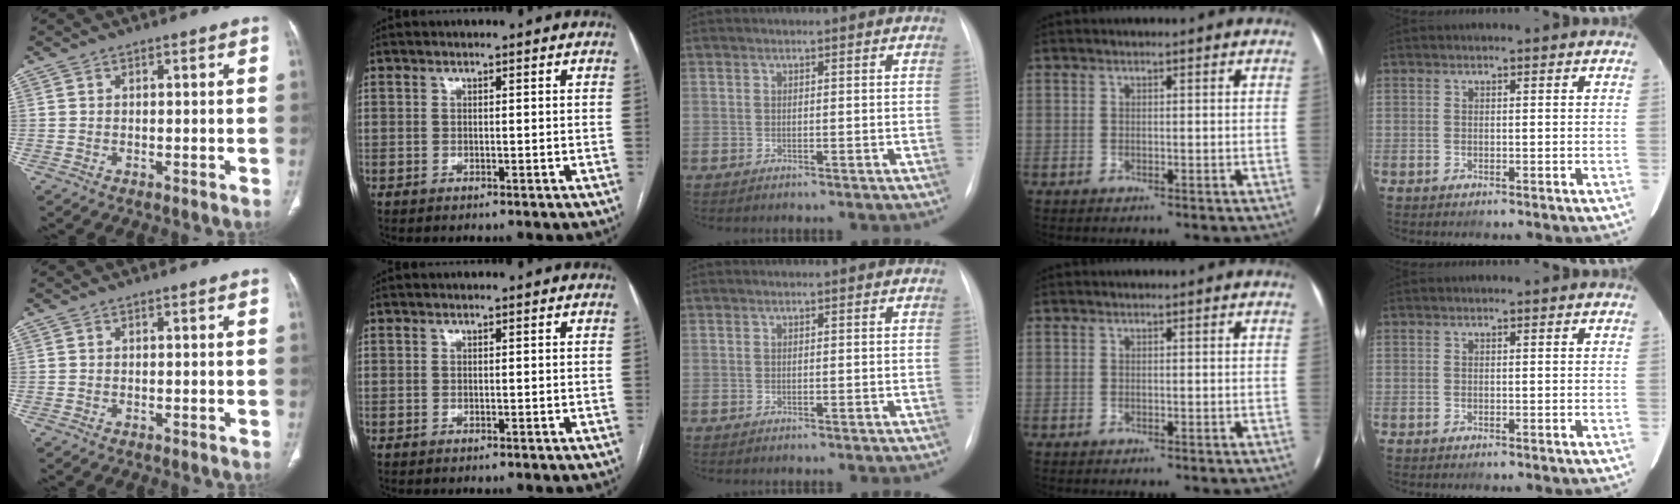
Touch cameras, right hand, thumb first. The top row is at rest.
{}